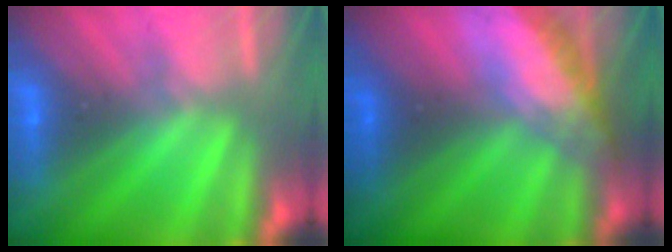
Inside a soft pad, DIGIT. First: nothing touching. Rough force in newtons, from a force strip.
{"total": 8.7}